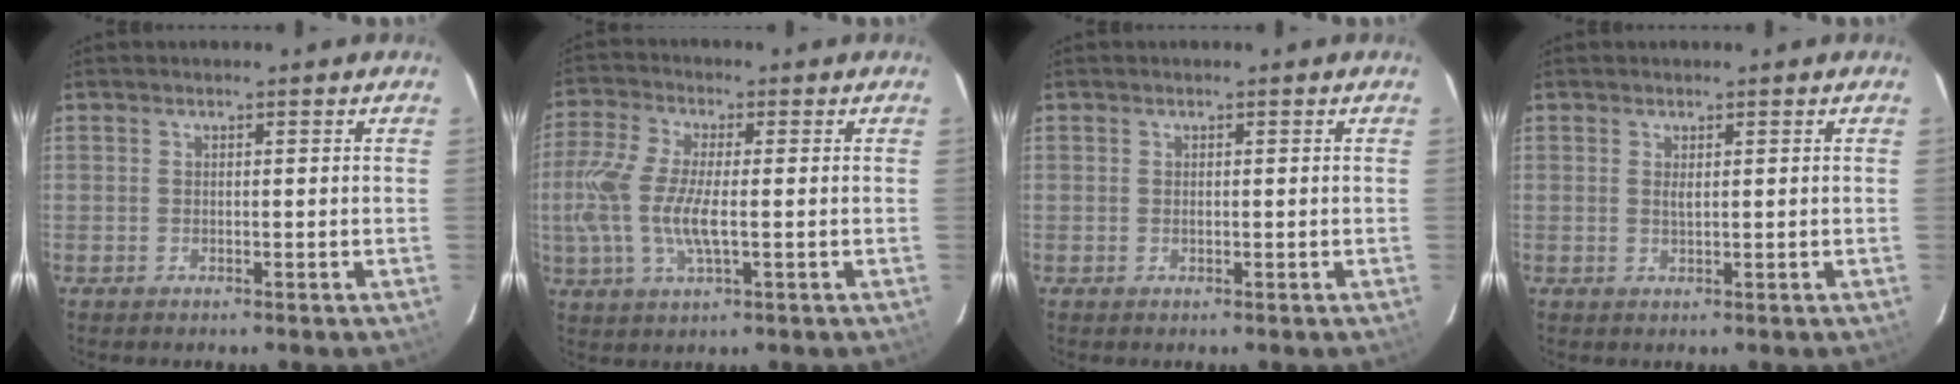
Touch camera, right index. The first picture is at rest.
{"total": 11.6, "force": [-1.0, 4.0, 10.9], "torque": [-0.236, -0.003, -0.023]}
{"total": 0.6, "force": [0.1, 0.4, 0.4], "torque": [-0.008, 0.001, 0.002]}
{"total": 1.0, "force": [0.4, 0.3, 0.9], "torque": [-0.017, 0.000, 0.007]}